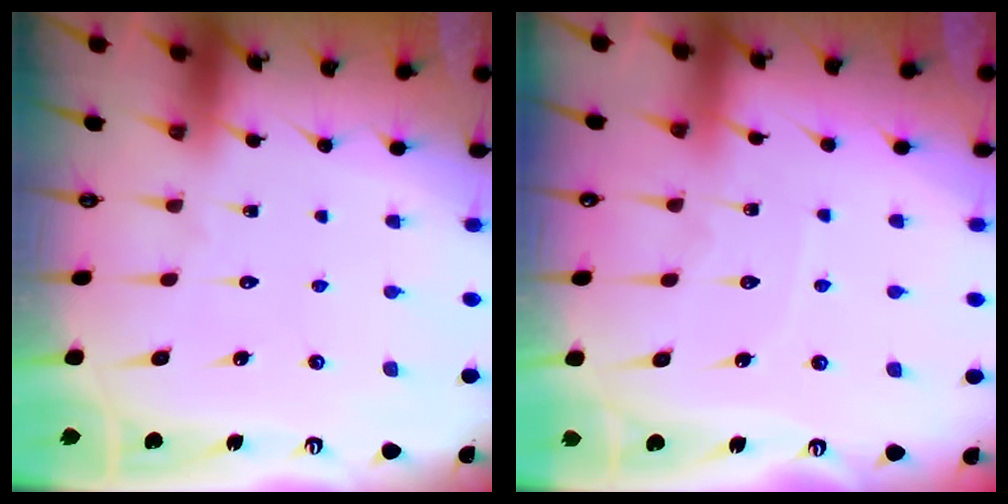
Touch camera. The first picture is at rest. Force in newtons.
{"total": 5.6, "press": 5.6, "slide": 0.6}